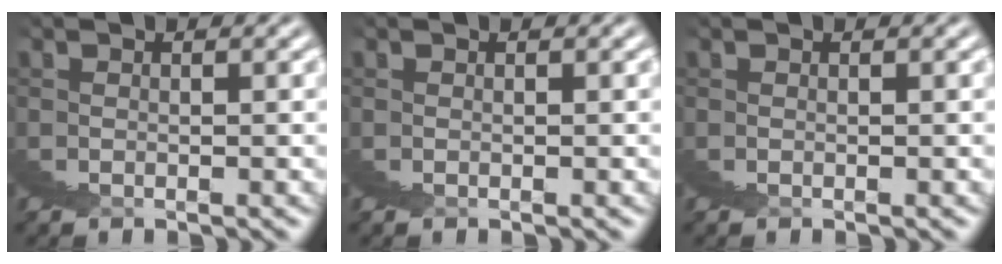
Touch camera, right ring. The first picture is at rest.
{"total": 0.0}
{"total": 0.0}